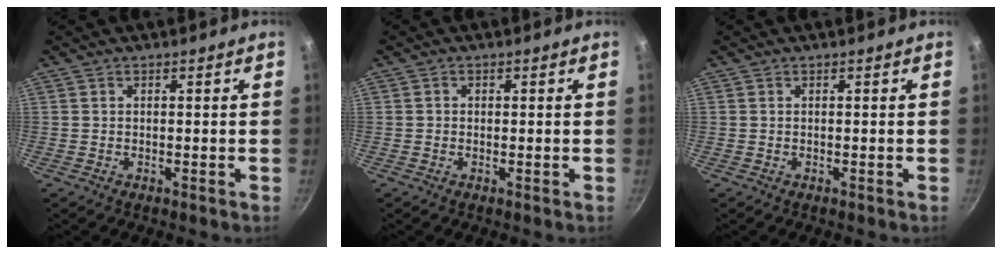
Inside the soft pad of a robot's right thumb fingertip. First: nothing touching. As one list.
[{"total": 0.7, "force": [0.0, 0.7, 0.2], "torque": [-0.001, 0.003, -0.002]}, {"total": 0.0}]